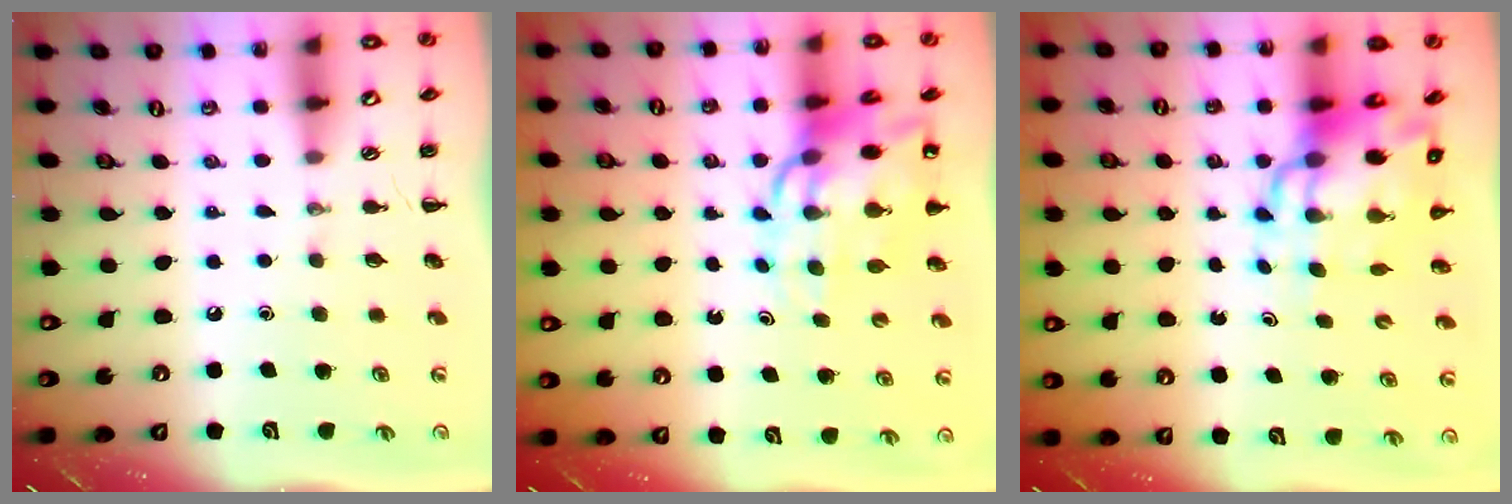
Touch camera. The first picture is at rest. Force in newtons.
{"total": 14.1, "press": 13.5, "slide": 3.9}
{"total": 11.2, "press": 10.9, "slide": 2.9}